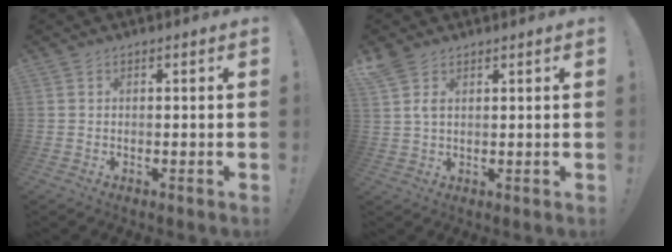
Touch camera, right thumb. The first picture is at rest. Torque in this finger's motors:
{"motor_torque": [0.01, 0.02, 0.11, -0.10, 0.00]}